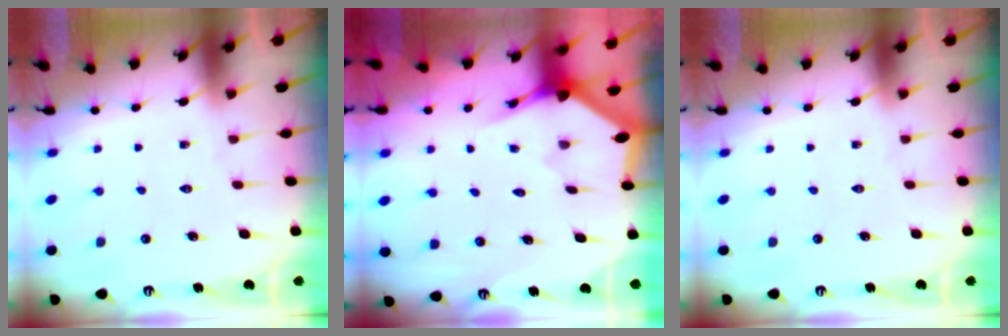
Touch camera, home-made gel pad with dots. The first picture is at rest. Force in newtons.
{"total": 2.9, "press": 2.9, "slide": 0.1}
{"total": 0.0}